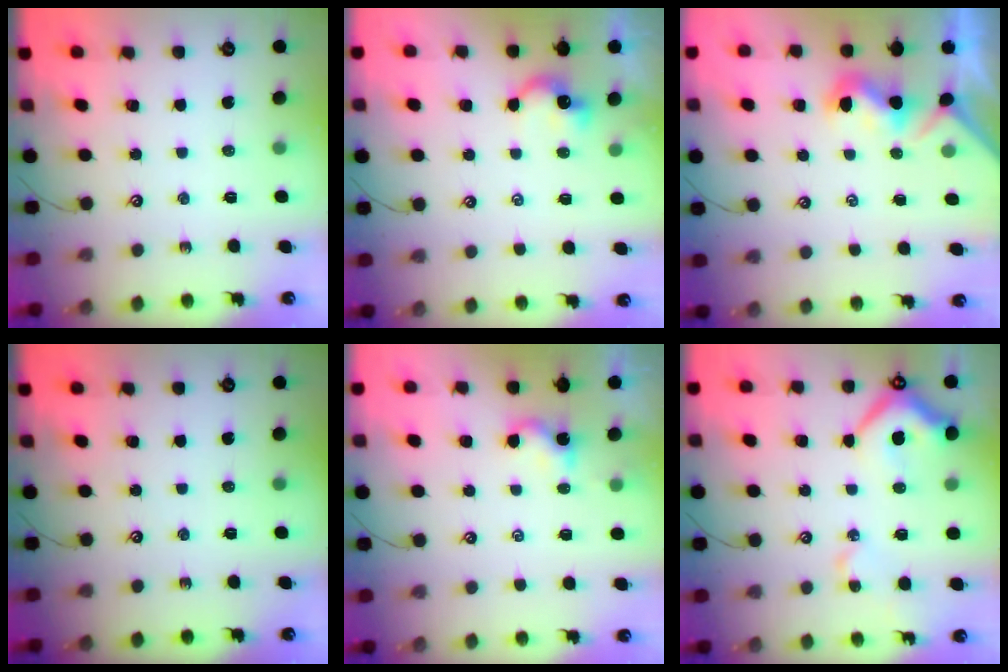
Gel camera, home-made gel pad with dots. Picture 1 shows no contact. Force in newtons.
{"total": 1.6, "press": 1.5, "slide": 0.4}
{"total": 0.6, "press": 0.4, "slide": 0.5}
{"total": 0.0}
{"total": 1.2, "press": 1.1, "slide": 0.1}
{"total": 9.8, "press": 9.7, "slide": 1.4}